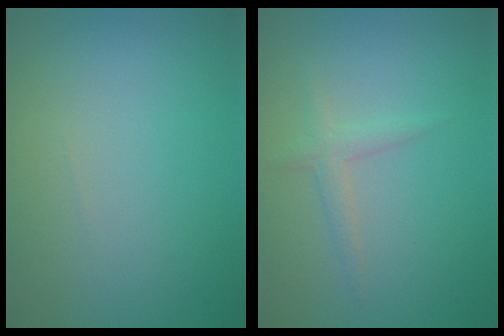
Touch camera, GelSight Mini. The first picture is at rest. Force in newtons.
{"total": 1.3, "press": 1.3, "slide": 0.0}